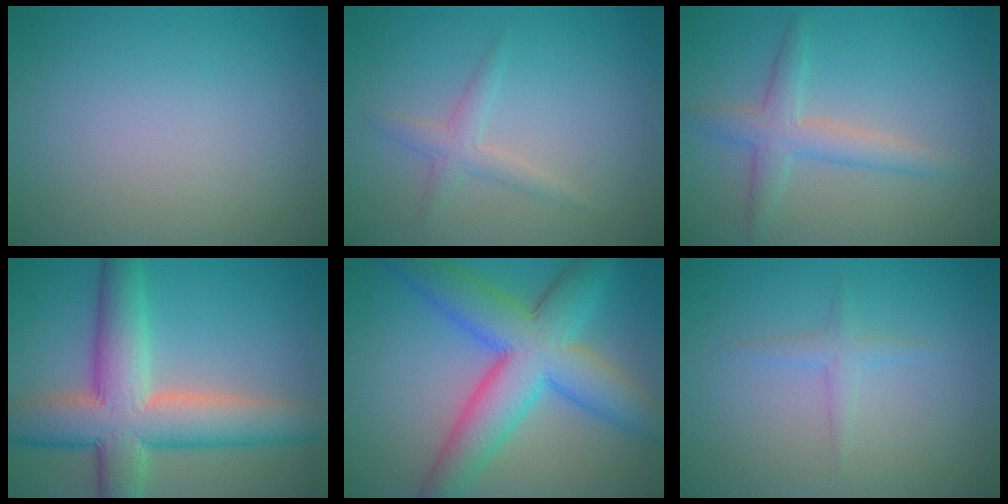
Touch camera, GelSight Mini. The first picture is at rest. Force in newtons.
{"total": 1.8, "press": 1.8, "slide": 0.1}
{"total": 3.1, "press": 3.1, "slide": 0.1}
{"total": 9.5, "press": 9.5, "slide": 0.2}
{"total": 9.9, "press": 9.9, "slide": 0.1}
{"total": 1.2, "press": 1.2, "slide": 0.0}